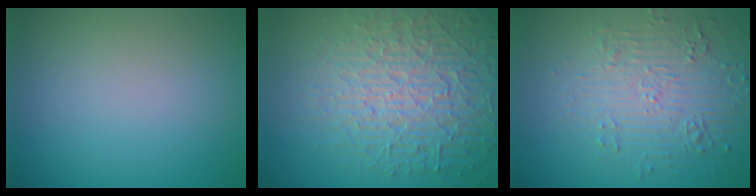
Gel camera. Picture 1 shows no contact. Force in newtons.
{"total": 7.2, "press": 7.0, "slide": 1.8}
{"total": 5.2, "press": 3.7, "slide": 3.6}